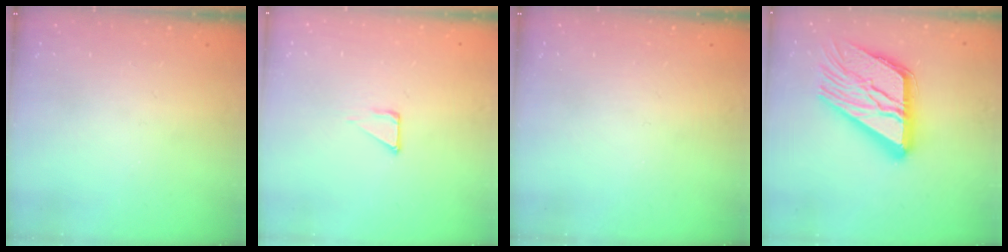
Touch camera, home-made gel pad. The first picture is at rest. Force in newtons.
{"total": 2.3, "press": 2.3, "slide": 0.1}
{"total": 0.0}
{"total": 22.9, "press": 22.8, "slide": 2.3}